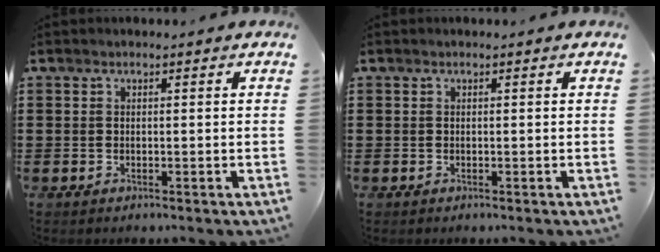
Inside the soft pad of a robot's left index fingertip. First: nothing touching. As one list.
[{"total": 0.0}]